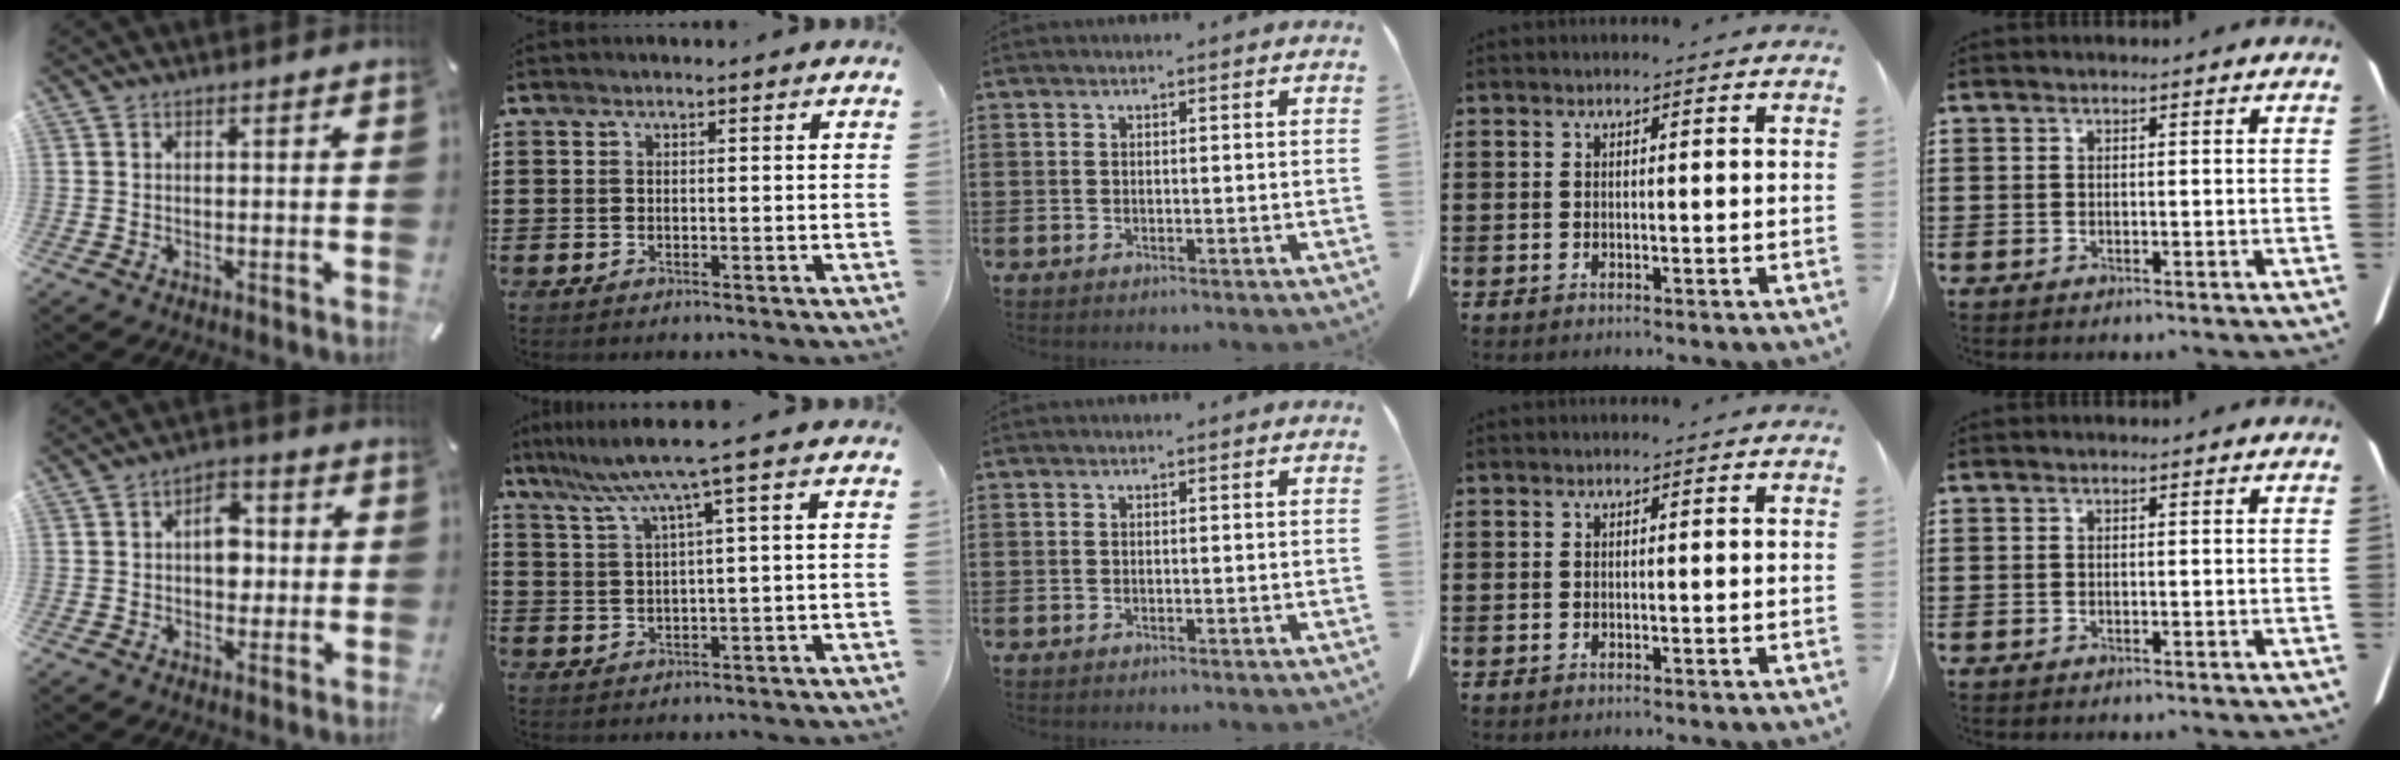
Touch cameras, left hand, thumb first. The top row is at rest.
{"thumb": {"total": 6.8, "force": [0.1, 4.8, 4.8], "torque": [-0.052, 0.000, -0.006]}, "index": {"total": 7.1, "force": [3.7, -0.5, 6.1], "torque": [-0.135, -0.019, 0.058]}}